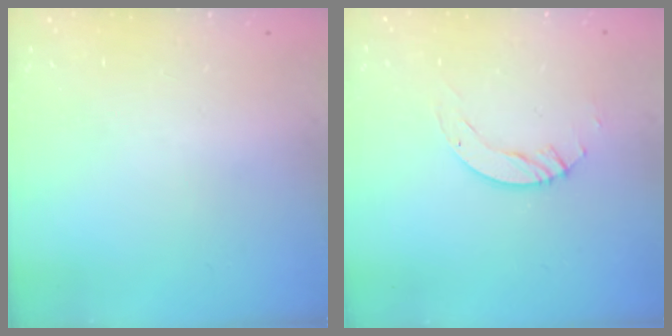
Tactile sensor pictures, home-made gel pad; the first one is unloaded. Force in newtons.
{"total": 4.1, "press": 4.1, "slide": 0.4}